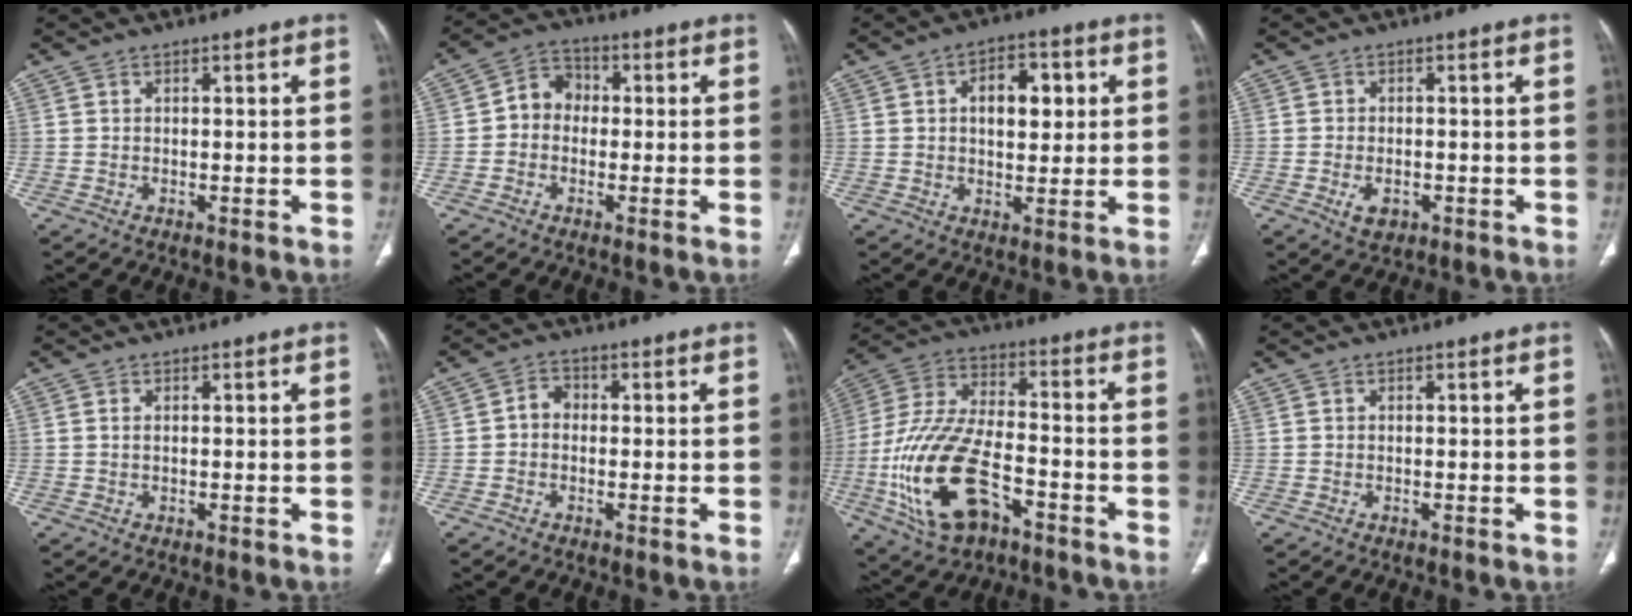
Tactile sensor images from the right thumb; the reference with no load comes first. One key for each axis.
{"total": 5.7, "fx": -0.3, "fy": 4.9, "fz": 2.9, "tx": -0.023, "ty": 0.024, "tz": -0.020}
{"total": 8.8, "fx": 2.0, "fy": 5.0, "fz": 6.9, "tx": -0.072, "ty": 0.003, "tz": 0.032}
{"total": 3.4, "fx": -1.3, "fy": 2.2, "fz": 2.3, "tx": -0.034, "ty": 0.004, "tz": -0.015}
{"total": 0.6, "fx": 0.2, "fy": 0.3, "fz": 0.5, "tx": -0.016, "ty": 0.004, "tz": 0.007}
{"total": 2.8, "fx": -0.3, "fy": 2.2, "fz": 1.6, "tx": -0.014, "ty": 0.014, "tz": -0.015}
{"total": 20.6, "fx": -7.8, "fy": 10.2, "fz": 16.1, "tx": -0.332, "ty": 0.030, "tz": -0.135}
{"total": 0.0}